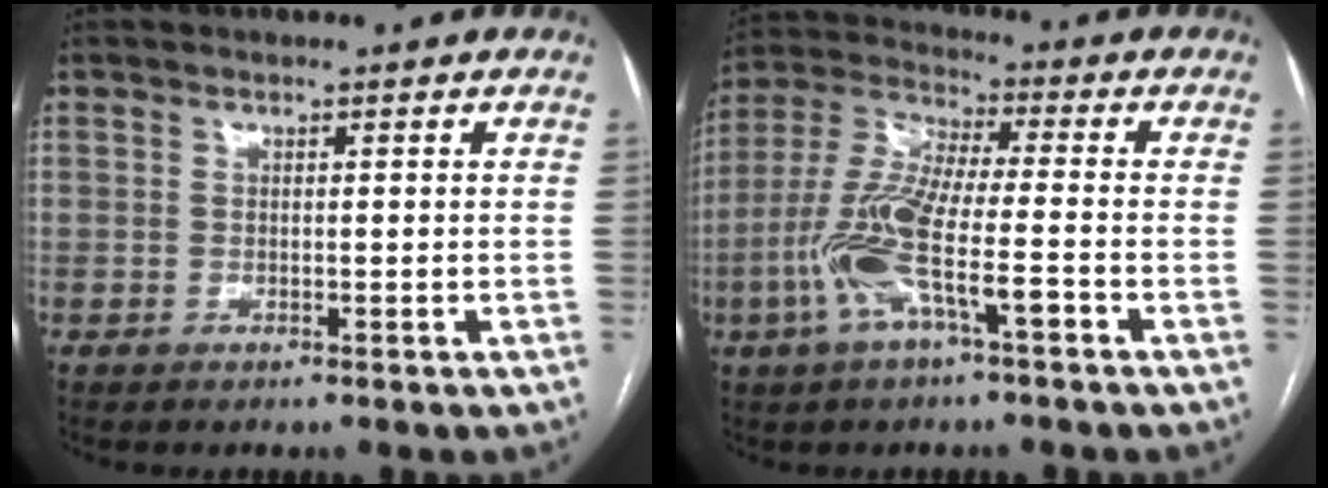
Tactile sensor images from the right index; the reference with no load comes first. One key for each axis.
{"total": 12.0, "fx": -4.3, "fy": 1.9, "fz": 11.0, "tx": -0.239, "ty": 0.004, "tz": -0.084}